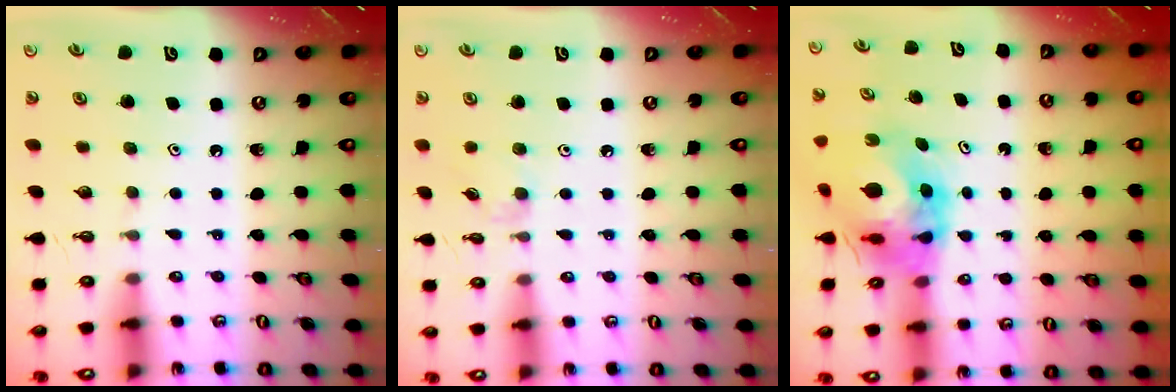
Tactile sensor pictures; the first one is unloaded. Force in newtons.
{"total": 4.0, "press": 4.0, "slide": 0.6}
{"total": 9.2, "press": 9.1, "slide": 1.1}